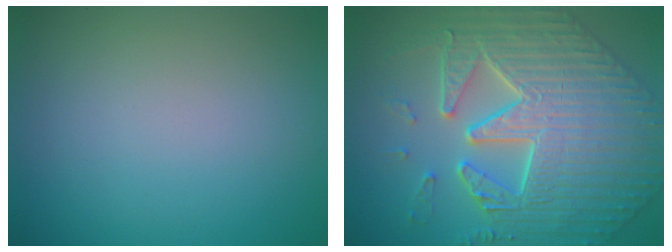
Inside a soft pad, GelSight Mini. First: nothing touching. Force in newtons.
{"total": 9.8, "press": 7.4, "slide": 6.3}